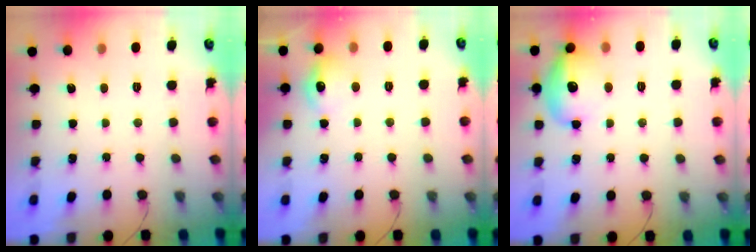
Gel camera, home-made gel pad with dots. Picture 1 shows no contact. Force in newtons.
{"total": 8.8, "press": 8.7, "slide": 0.6}
{"total": 13.4, "press": 13.2, "slide": 2.3}